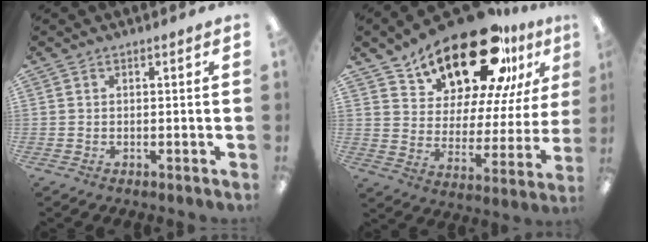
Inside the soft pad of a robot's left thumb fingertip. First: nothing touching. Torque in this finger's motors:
{"motor_torque": [0.63, 0.84, 1.36, -1.41, 0.43]}